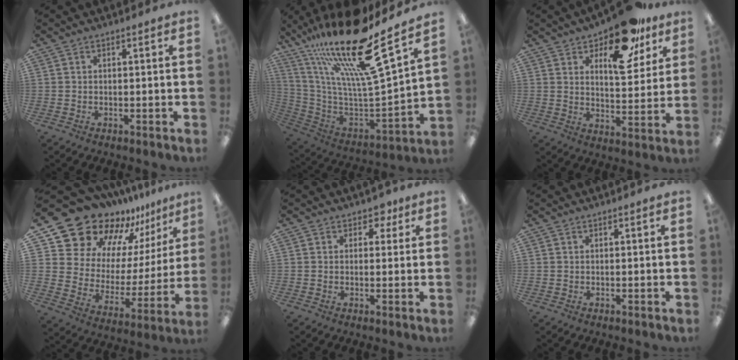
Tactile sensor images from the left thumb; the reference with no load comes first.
{"total": 23.8, "force": [17.0, 3.6, 16.3], "torque": [-0.300, -0.132, 0.272]}
{"total": 17.2, "force": [11.3, 7.9, 10.3], "torque": [-0.141, -0.059, 0.188]}
{"total": 21.3, "force": [18.3, 9.9, 4.5], "torque": [-0.107, -0.152, 0.344]}
{"total": 3.1, "force": [1.4, 2.5, 1.3], "torque": [-0.003, -0.002, 0.021]}
{"total": 0.0}